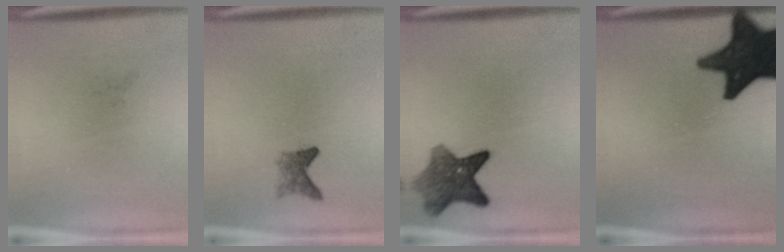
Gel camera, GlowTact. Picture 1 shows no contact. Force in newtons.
{"total": 2.1}
{"total": 7.3}
{"total": 19.0}